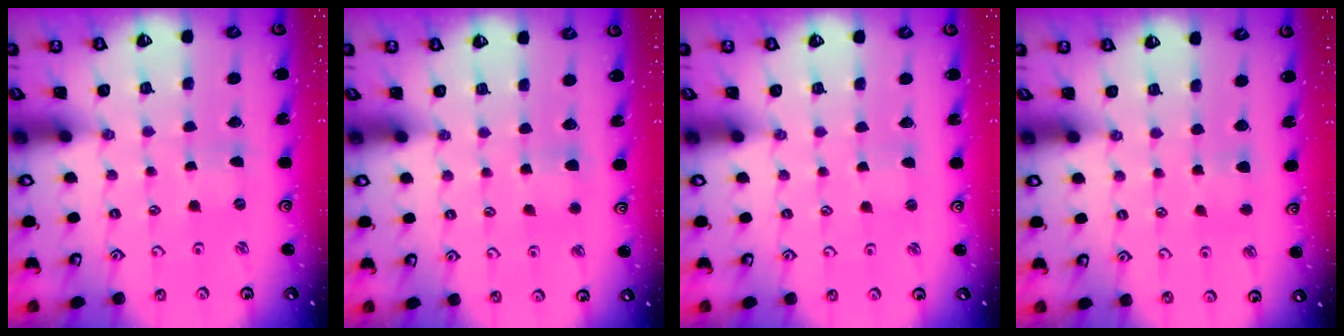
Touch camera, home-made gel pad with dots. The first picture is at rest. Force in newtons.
{"total": 4.3, "press": 4.2, "slide": 0.7}
{"total": 2.0, "press": 2.0, "slide": 0.4}
{"total": 3.3, "press": 3.2, "slide": 0.7}